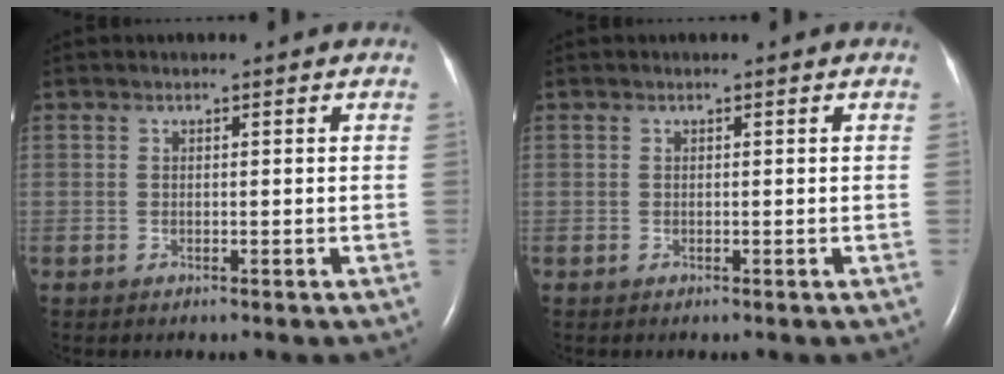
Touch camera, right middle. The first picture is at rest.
{"total": 0.0}